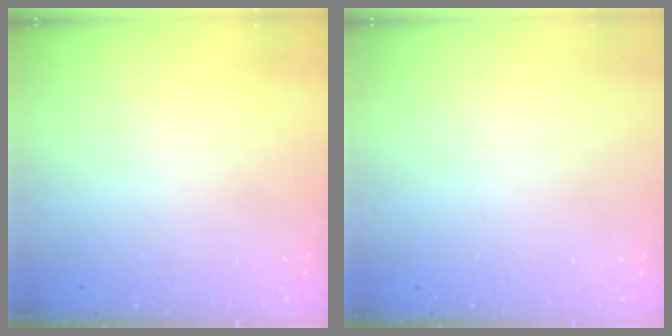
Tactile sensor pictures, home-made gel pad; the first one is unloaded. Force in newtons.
{"total": 0.0}